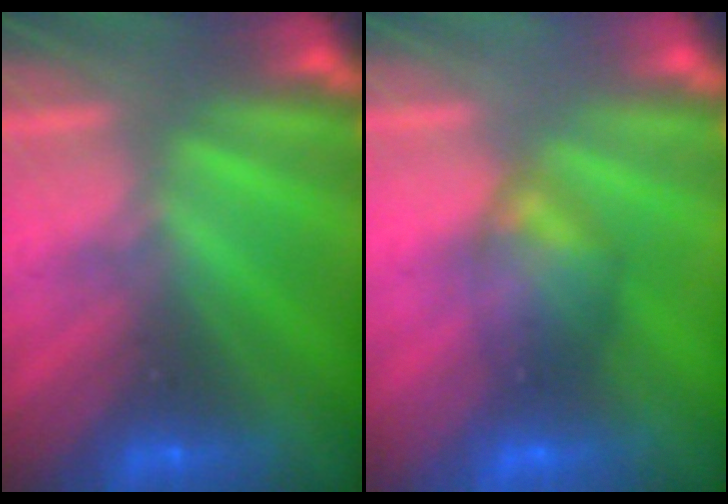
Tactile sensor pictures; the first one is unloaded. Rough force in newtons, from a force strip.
{"total": 2.9}